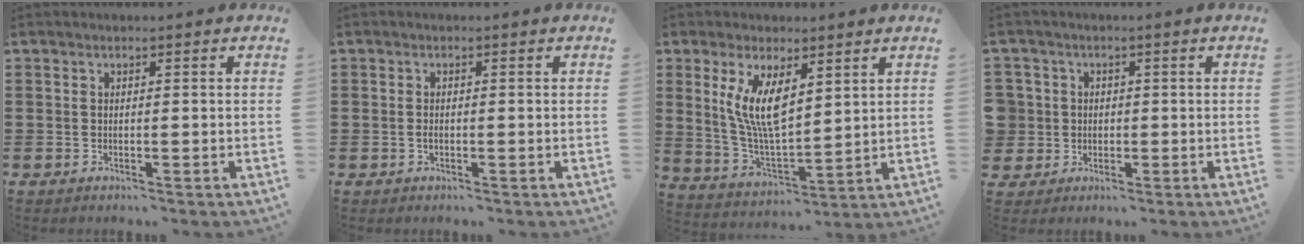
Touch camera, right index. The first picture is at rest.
{"total": 0.9, "force": [-0.2, 0.4, 0.8], "torque": [-0.018, -0.005, -0.003]}
{"total": 8.6, "force": [3.4, 3.4, 7.1], "torque": [-0.152, -0.005, 0.062]}
{"total": 3.9, "force": [0.0, 3.9, 0.3], "torque": [-0.034, 0.009, -0.005]}